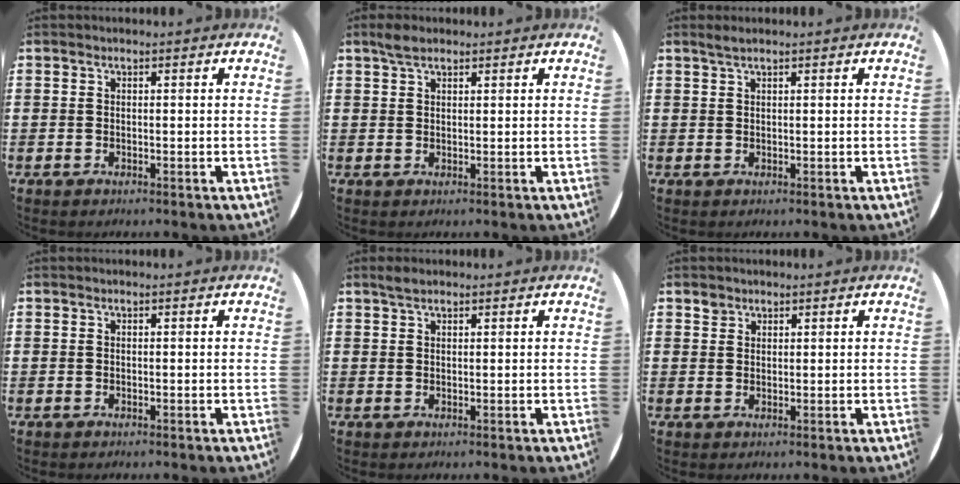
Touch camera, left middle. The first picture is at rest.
{"total": 2.1, "force": [1.7, 0.8, 1.0], "torque": [-0.014, 0.003, 0.029]}
{"total": 0.9, "force": [0.7, 0.0, 0.6], "torque": [-0.012, 0.003, 0.013]}
{"total": 0.0}
{"total": 1.3, "force": [1.1, 0.4, 0.6], "torque": [-0.013, 0.004, 0.021]}
{"total": 1.5, "force": [1.3, 0.8, -0.1], "torque": [0.007, -0.001, 0.024]}